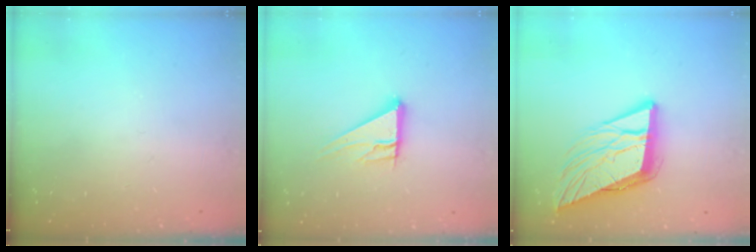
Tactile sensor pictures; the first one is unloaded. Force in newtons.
{"total": 10.2, "press": 10.2, "slide": 1.0}
{"total": 13.2, "press": 13.0, "slide": 2.6}